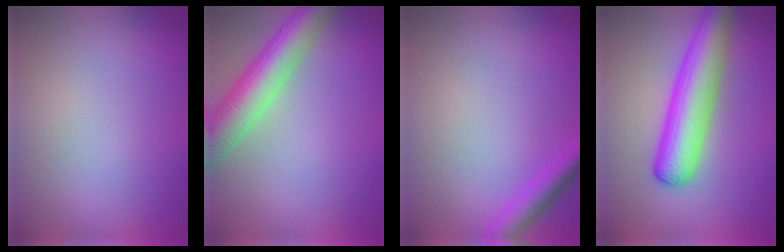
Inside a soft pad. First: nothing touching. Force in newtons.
{"total": 7.5, "press": 7.5, "slide": 0.3}
{"total": 2.4, "press": 2.4, "slide": 0.2}
{"total": 6.3, "press": 6.3, "slide": 0.2}